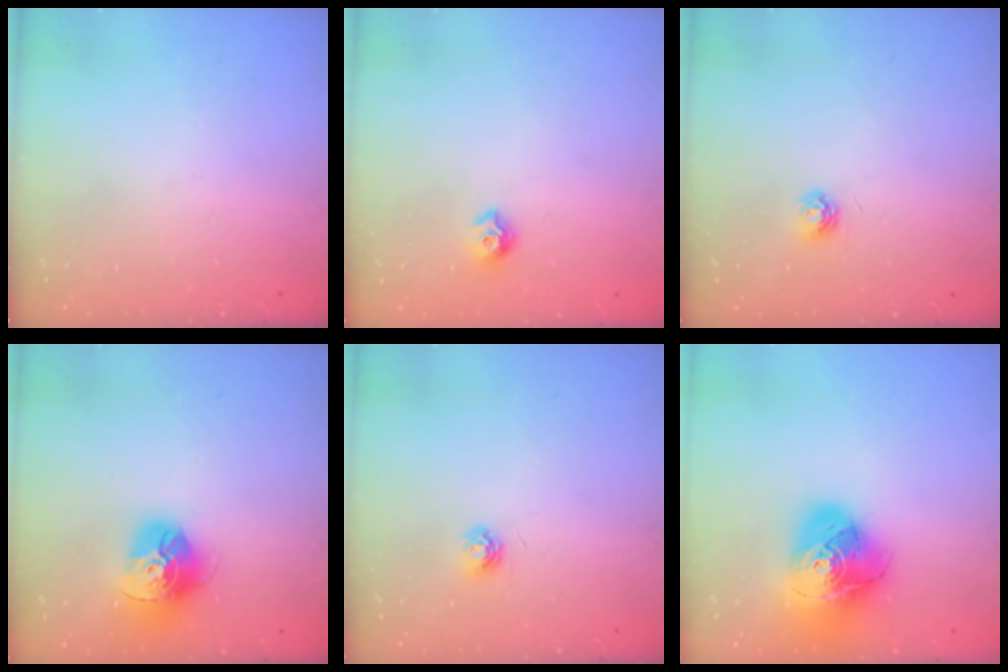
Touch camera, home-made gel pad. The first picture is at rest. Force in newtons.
{"total": 7.9, "press": 7.8, "slide": 0.7}
{"total": 4.5, "press": 4.5, "slide": 0.5}
{"total": 16.3, "press": 16.2, "slide": 1.5}
{"total": 4.5, "press": 4.5, "slide": 0.5}
{"total": 18.9, "press": 18.8, "slide": 2.1}